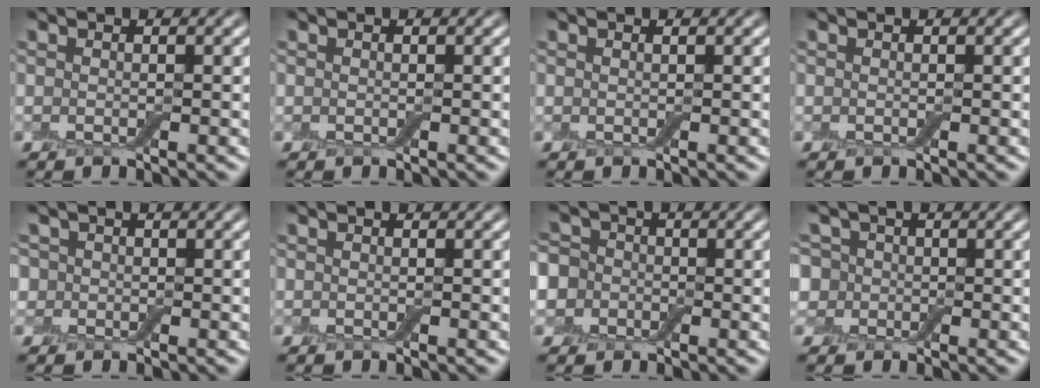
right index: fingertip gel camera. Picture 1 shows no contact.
{"total": 0.0}
{"total": 0.0}
{"total": 0.0}
{"total": 2.5, "force": [0.7, 2.3, 0.9], "torque": [-0.008, 0.013, -0.005]}
{"total": 0.0}
{"total": 7.1, "force": [-0.8, 6.5, 2.7], "torque": [-0.055, 0.033, -0.069]}
{"total": 5.5, "force": [1.6, 4.6, 2.5], "torque": [-0.043, 0.029, -0.010]}